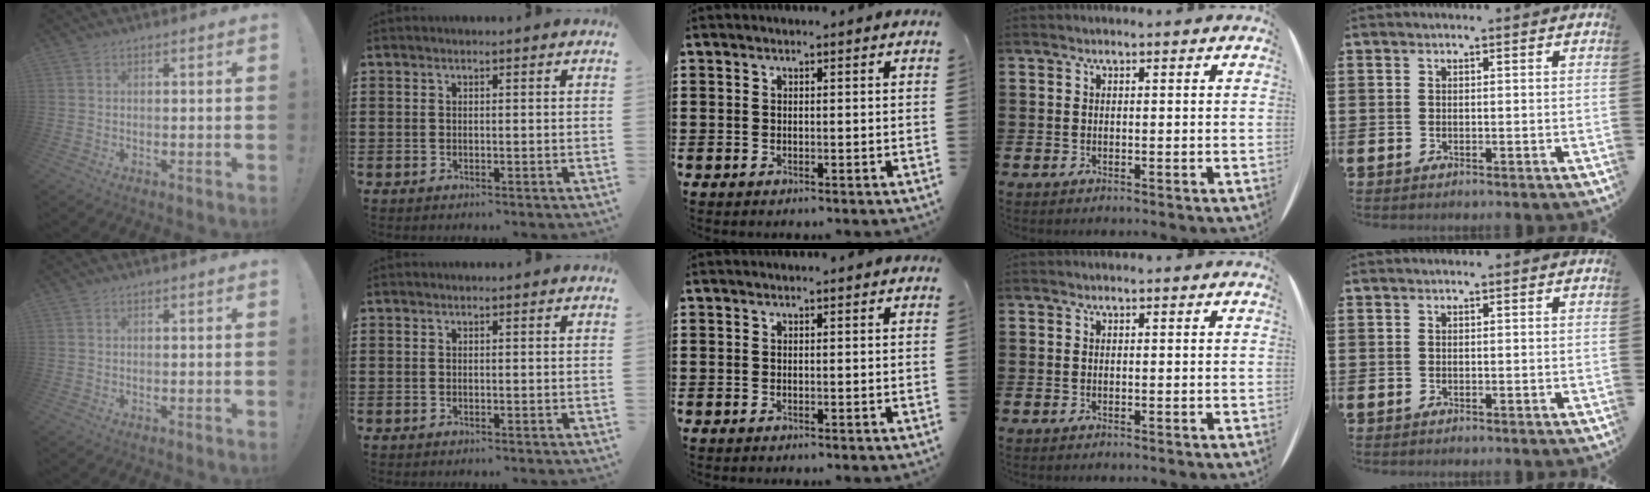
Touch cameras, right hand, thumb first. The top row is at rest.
{}